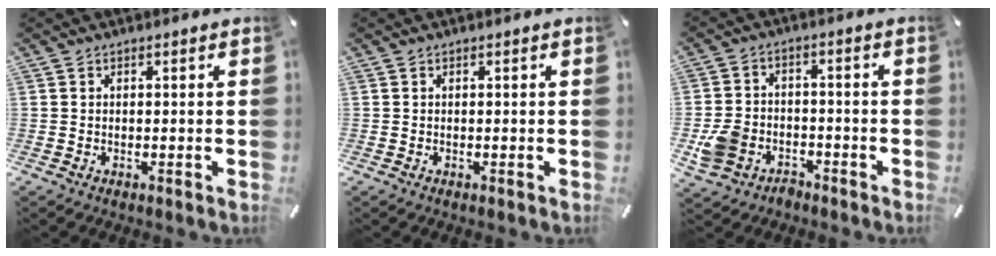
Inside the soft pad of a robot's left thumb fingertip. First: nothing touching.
{"total": 0.0}
{"total": 8.2, "force": [-3.9, 6.4, 3.3], "torque": [-0.076, 0.028, -0.072]}